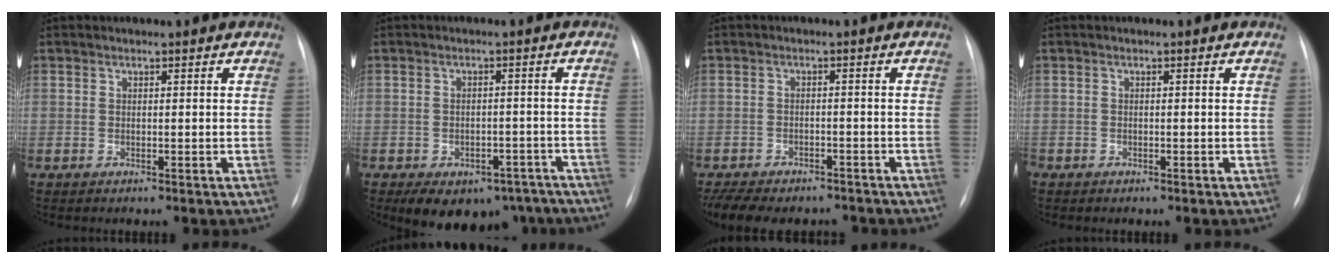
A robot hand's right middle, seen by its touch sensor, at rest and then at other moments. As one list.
[{"total": 12.0, "force": [-8.4, 7.3, 4.7], "torque": [-0.065, 0.013, -0.103]}, {"total": 12.4, "force": [-10.4, 4.9, 4.6], "torque": [-0.098, 0.002, -0.140]}, {"total": 0.5, "force": [-0.4, 0.3, 0.1], "torque": [-0.003, 0.002, -0.008]}]